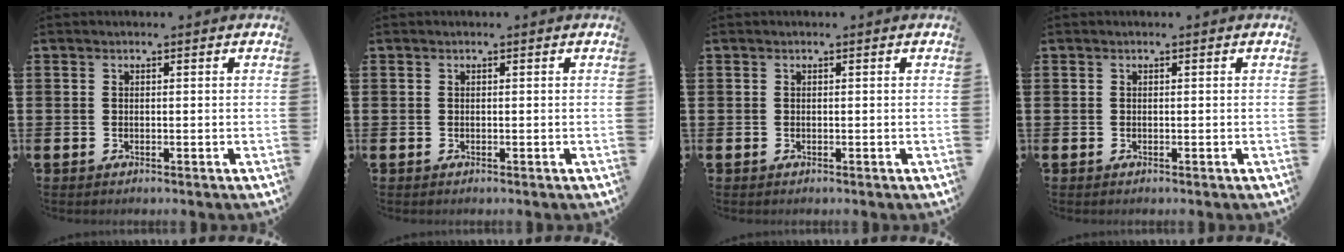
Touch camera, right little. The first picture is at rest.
{"total": 0.0}
{"total": 0.0}
{"total": 0.0}